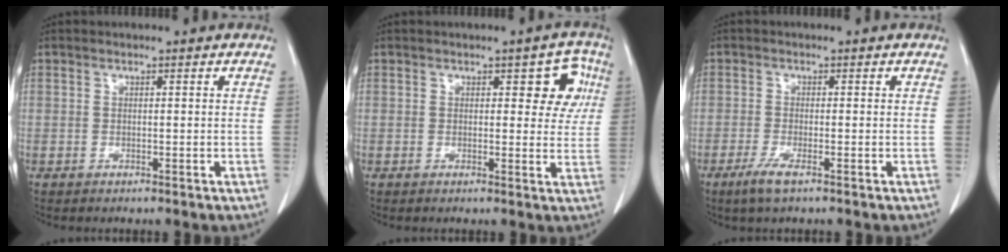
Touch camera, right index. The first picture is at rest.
{"total": 5.6, "force": [1.8, 2.8, 4.4], "torque": [-0.032, 0.015, 0.018]}
{"total": 3.2, "force": [-1.9, 0.3, 2.5], "torque": [-0.054, -0.009, -0.039]}